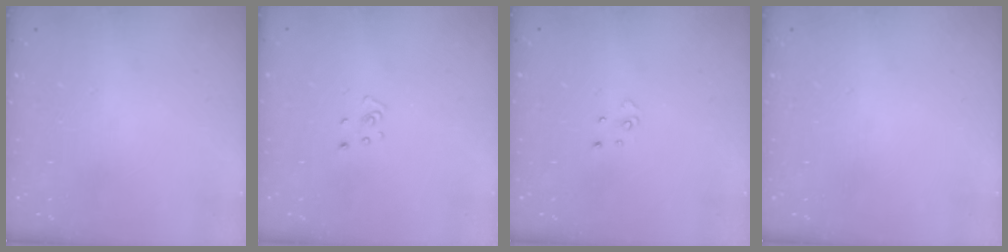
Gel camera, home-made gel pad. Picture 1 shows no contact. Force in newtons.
{"total": 3.2, "press": 3.2, "slide": 0.4}
{"total": 3.2, "press": 3.2, "slide": 0.3}
{"total": 0.0}